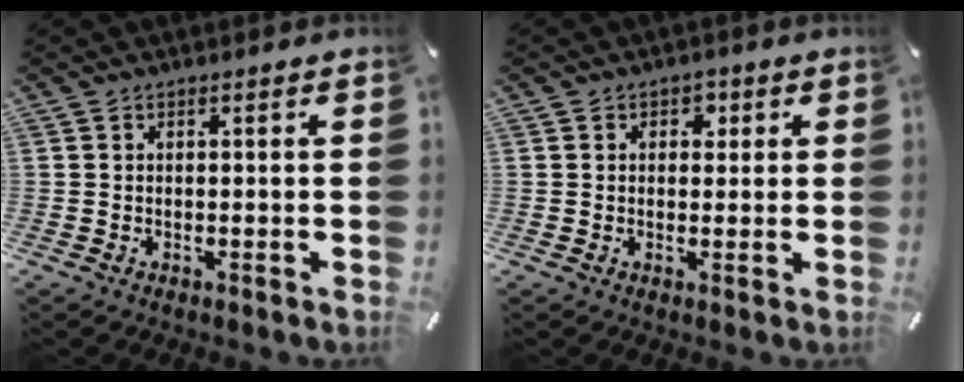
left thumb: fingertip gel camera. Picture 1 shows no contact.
{"total": 2.3, "force": [0.5, 1.9, 1.0], "torque": [0.001, -0.003, 0.000]}